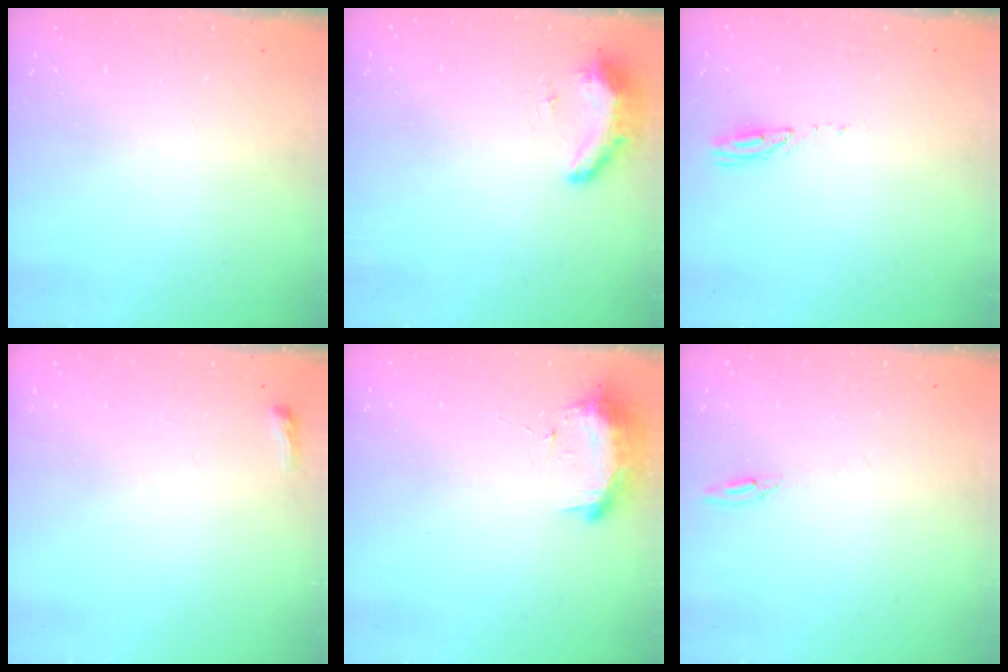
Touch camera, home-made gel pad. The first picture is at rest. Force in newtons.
{"total": 9.2, "press": 8.9, "slide": 2.4}
{"total": 3.0, "press": 2.9, "slide": 0.3}
{"total": 2.6, "press": 2.5, "slide": 0.6}
{"total": 9.9, "press": 9.8, "slide": 1.0}
{"total": 3.5, "press": 3.5, "slide": 0.4}